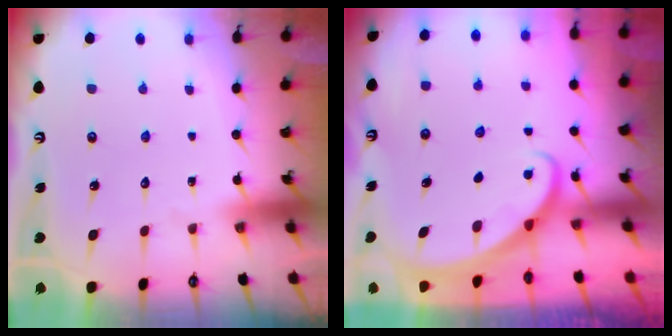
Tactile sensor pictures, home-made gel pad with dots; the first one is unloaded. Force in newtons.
{"total": 2.2, "press": 2.2, "slide": 0.1}